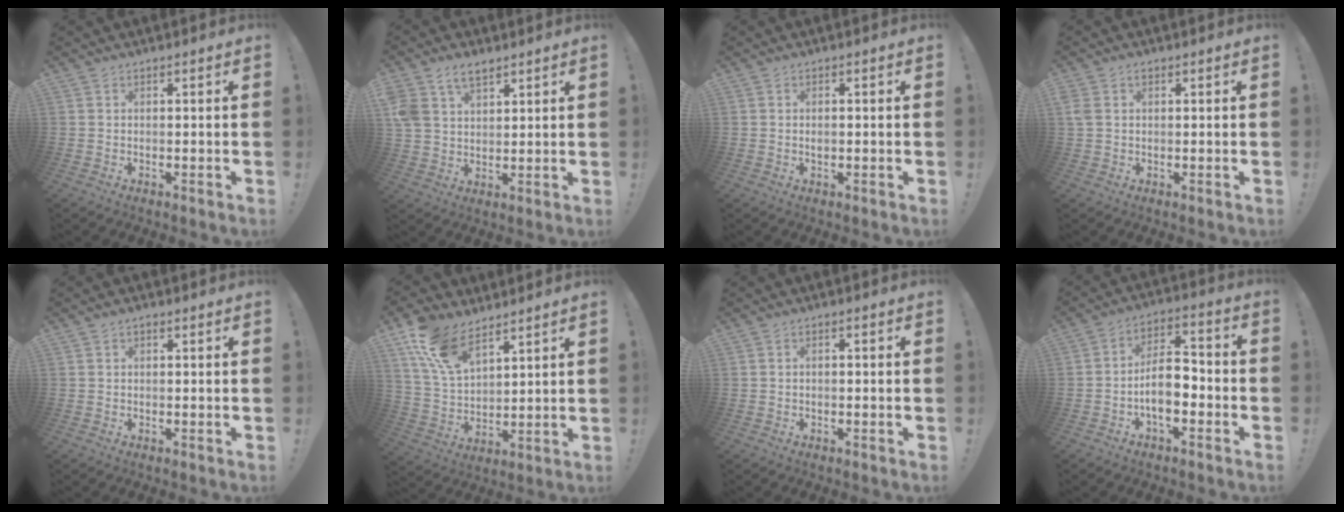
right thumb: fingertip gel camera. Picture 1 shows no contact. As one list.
[{"total": 8.4, "force": [5.4, 5.2, 3.8], "torque": [-0.067, -0.016, 0.107]}, {"total": 0.9, "force": [0.1, 0.5, 0.7], "torque": [-0.007, 0.000, -0.001]}, {"total": 2.8, "force": [0.7, 2.1, 1.8], "torque": [-0.026, 0.003, 0.015]}, {"total": 0.6, "force": [-0.1, 0.5, 0.4], "torque": [-0.009, 0.003, -0.001]}, {"total": 14.0, "force": [9.4, 7.0, 7.6], "torque": [-0.150, -0.043, 0.182]}, {"total": 0.8, "force": [-0.5, 0.3, 0.6], "torque": [-0.009, 0.003, -0.010]}, {"total": 10.0, "force": [-3.3, 5.0, 8.0], "torque": [-0.143, 0.015, -0.060]}]